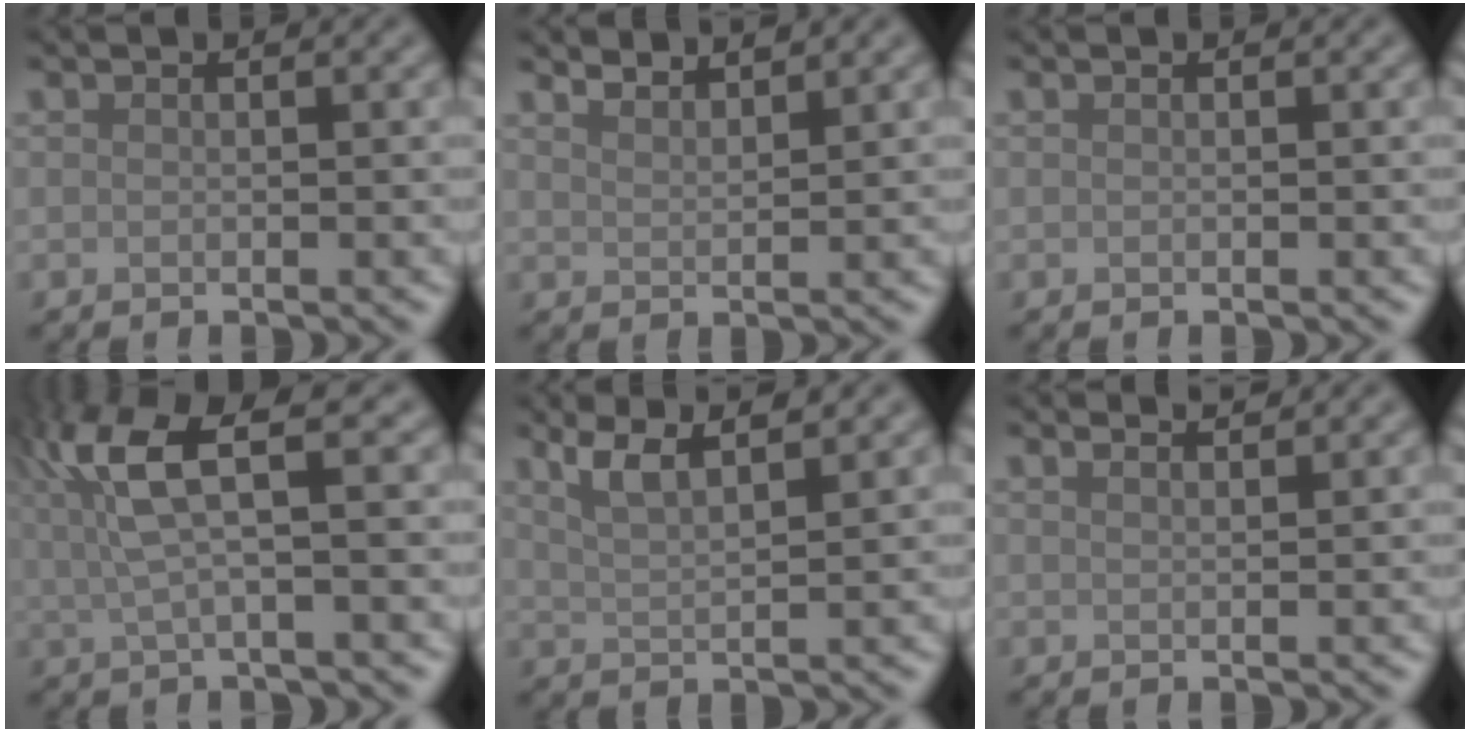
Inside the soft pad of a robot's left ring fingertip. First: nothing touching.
{"total": 3.0, "force": [2.8, 0.5, 1.0], "torque": [-0.001, 0.001, 0.032]}
{"total": 0.0}
{"total": 7.0, "force": [2.4, 1.8, 6.4], "torque": [-0.142, 0.014, 0.046]}
{"total": 3.8, "force": [2.6, 1.0, 2.6], "torque": [-0.042, 0.014, 0.043]}
{"total": 2.1, "force": [1.8, 0.6, 1.0], "torque": [-0.001, 0.000, 0.004]}